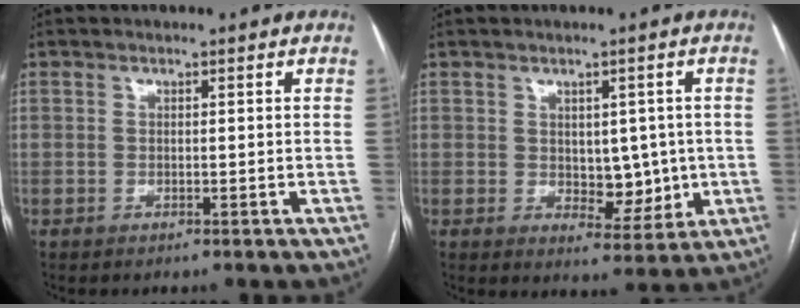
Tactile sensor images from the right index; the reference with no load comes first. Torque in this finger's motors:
{"motor_torque": [0.04, 0.18, 0.01, 0.01]}